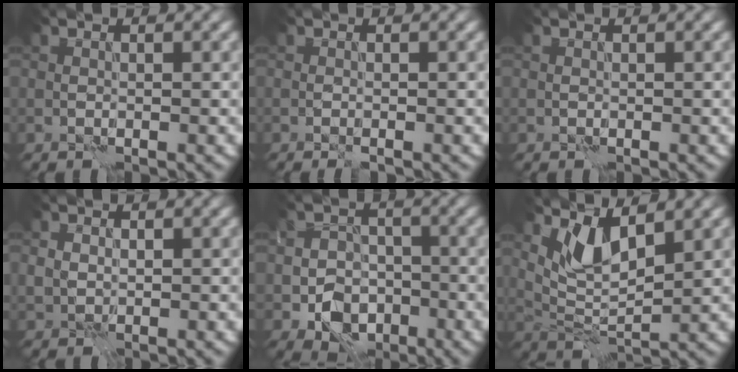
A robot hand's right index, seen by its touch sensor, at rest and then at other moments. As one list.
[{"total": 0.7, "force": [-0.6, 0.1, 0.5], "torque": [-0.012, 0.000, -0.011]}, {"total": 0.0}, {"total": 0.9, "force": [0.3, 0.8, 0.3], "torque": [-0.006, -0.001, 0.007]}, {"total": 5.2, "force": [-2.6, 3.9, 2.3], "torque": [-0.022, 0.000, -0.048]}, {"total": 3.9, "force": [2.5, 1.2, 2.7], "torque": [-0.065, -0.012, 0.054]}]